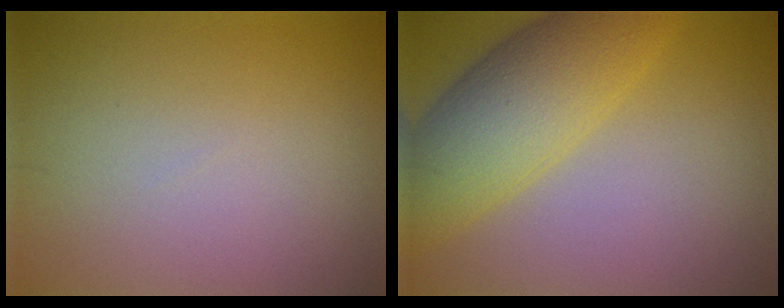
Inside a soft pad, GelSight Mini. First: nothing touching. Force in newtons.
{"total": 7.9, "press": 7.9, "slide": 0.2}